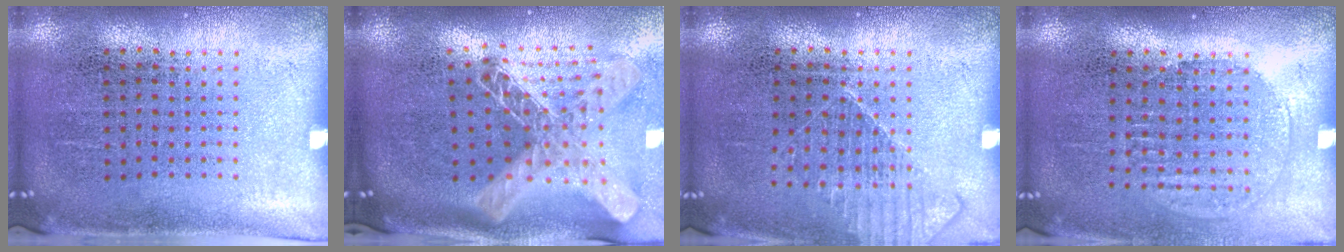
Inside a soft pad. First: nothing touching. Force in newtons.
{"total": 2.9, "press": 2.0, "slide": 2.0}
{"total": 1.2, "press": 1.2, "slide": 0.1}
{"total": 1.3, "press": 1.1, "slide": 0.5}